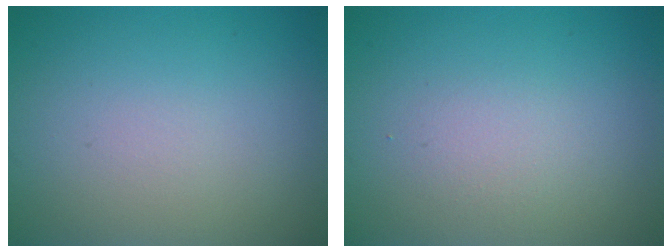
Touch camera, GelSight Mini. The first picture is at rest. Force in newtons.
{"total": 1.4, "press": 1.4, "slide": 0.1}